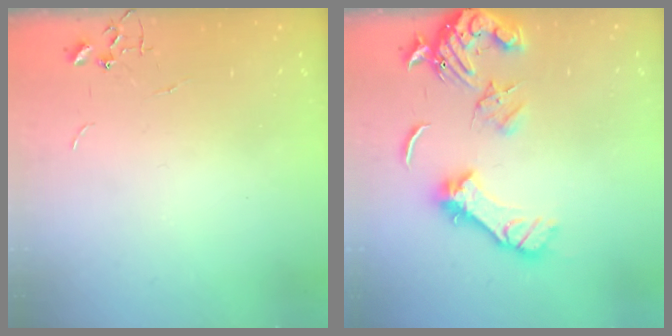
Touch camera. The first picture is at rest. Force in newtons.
{"total": 13.9, "press": 13.6, "slide": 2.7}